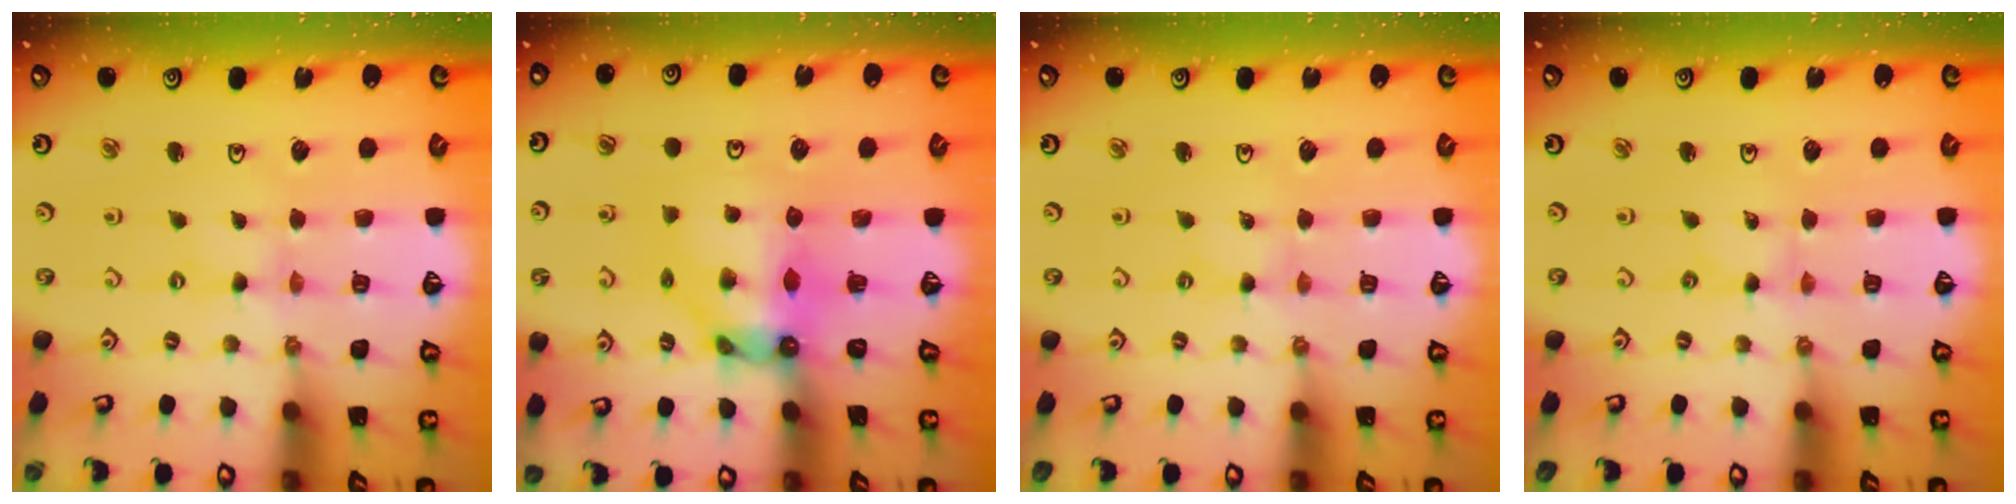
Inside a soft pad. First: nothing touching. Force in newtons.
{"total": 9.1, "press": 9.0, "slide": 0.8}
{"total": 0.0}
{"total": 0.0}